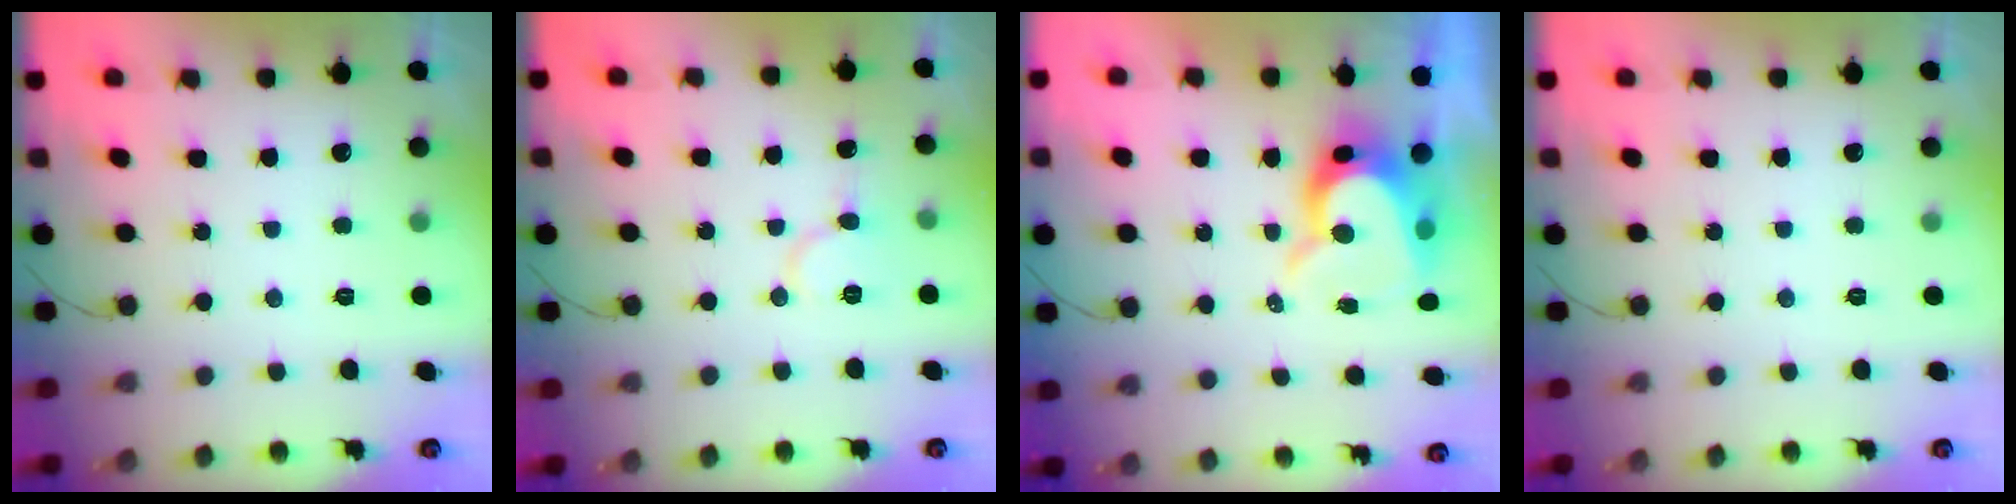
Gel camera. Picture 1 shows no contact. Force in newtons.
{"total": 7.4, "press": 7.3, "slide": 0.4}
{"total": 9.6, "press": 9.6, "slide": 0.8}
{"total": 0.0}